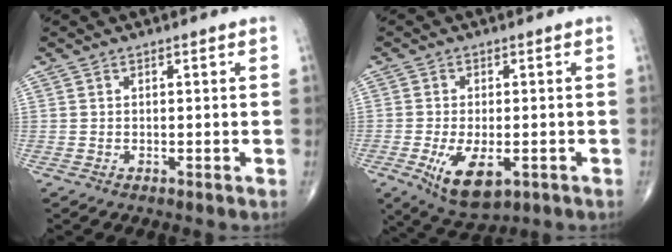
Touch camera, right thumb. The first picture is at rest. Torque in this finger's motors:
{"motor_torque": [0.56, 0.33, 0.68, 0.14, 0.27]}